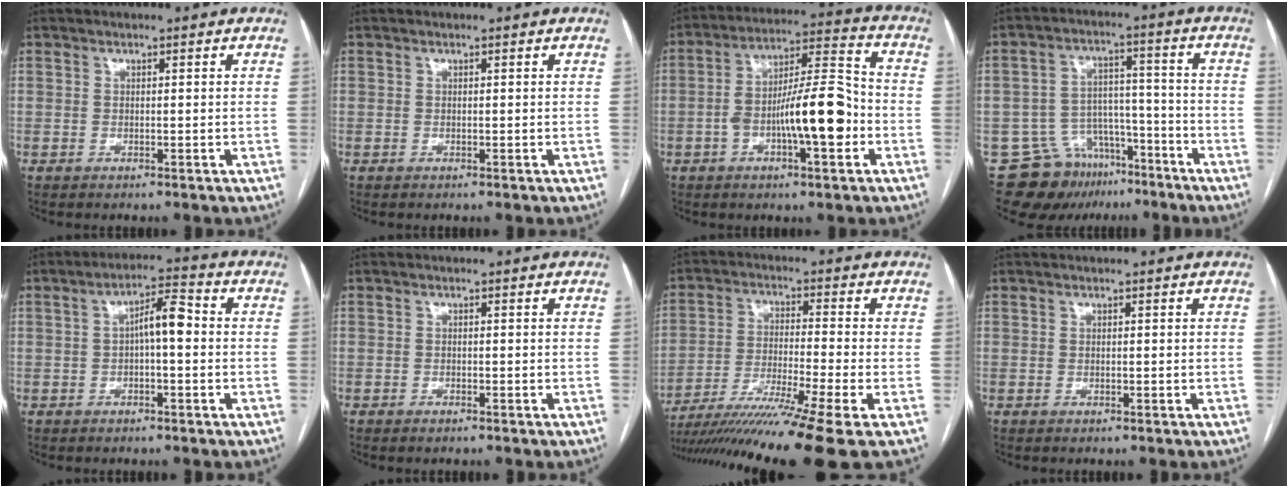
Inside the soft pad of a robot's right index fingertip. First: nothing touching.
{"total": 0.0}
{"total": 13.2, "force": [-3.3, 2.8, 12.4], "torque": [-0.216, 0.021, -0.053]}
{"total": 11.1, "force": [-7.8, 7.4, 2.4], "torque": [-0.034, 0.053, -0.117]}
{"total": 5.6, "force": [0.1, 1.5, 5.3], "torque": [-0.091, 0.023, 0.000]}
{"total": 0.6, "force": [-0.5, 0.2, 0.2], "torque": [-0.007, -0.001, -0.008]}
{"total": 16.0, "force": [-12.1, -2.4, 10.2], "torque": [-0.168, -0.035, -0.206]}
{"total": 0.0}